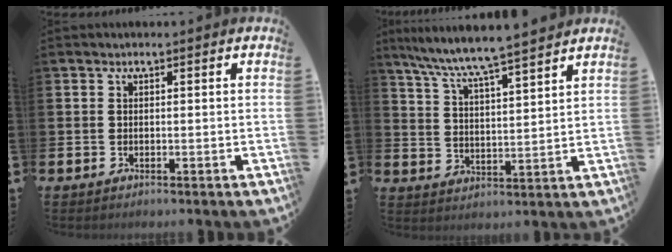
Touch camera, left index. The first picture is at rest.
{"total": 7.3, "force": [7.0, -0.3, 2.2], "torque": [-0.073, -0.045, 0.122]}